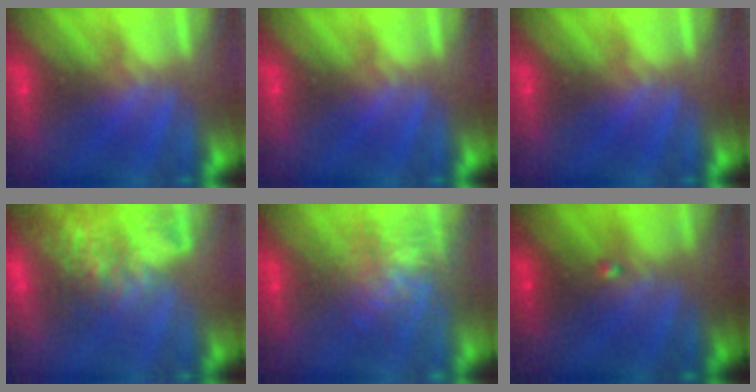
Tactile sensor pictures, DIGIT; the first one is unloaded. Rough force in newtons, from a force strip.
{"total": 0.0}
{"total": 0.0}
{"total": 7.6}
{"total": 7.7}
{"total": 1.9}